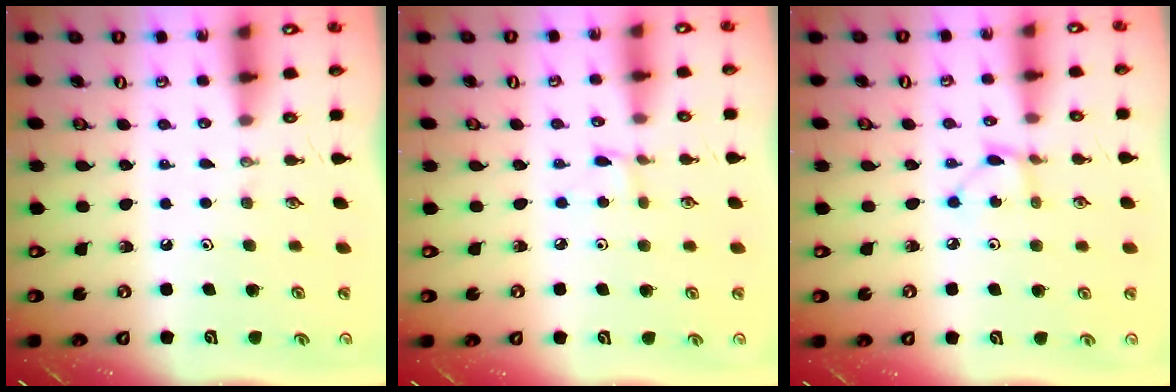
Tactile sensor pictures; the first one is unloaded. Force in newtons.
{"total": 1.6, "press": 1.6, "slide": 0.2}
{"total": 2.4, "press": 2.4, "slide": 0.3}